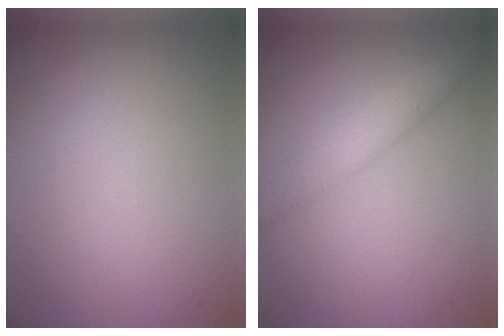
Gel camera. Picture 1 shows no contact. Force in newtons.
{"total": 3.7, "press": 3.7, "slide": 0.1}